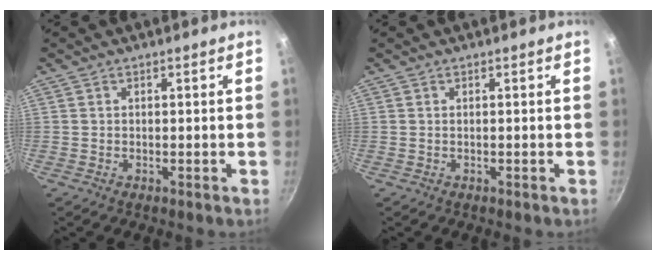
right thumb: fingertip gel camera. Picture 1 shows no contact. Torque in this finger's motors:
{"motor_torque": [-0.04, 0.04, -0.03, 0.00, 0.00]}